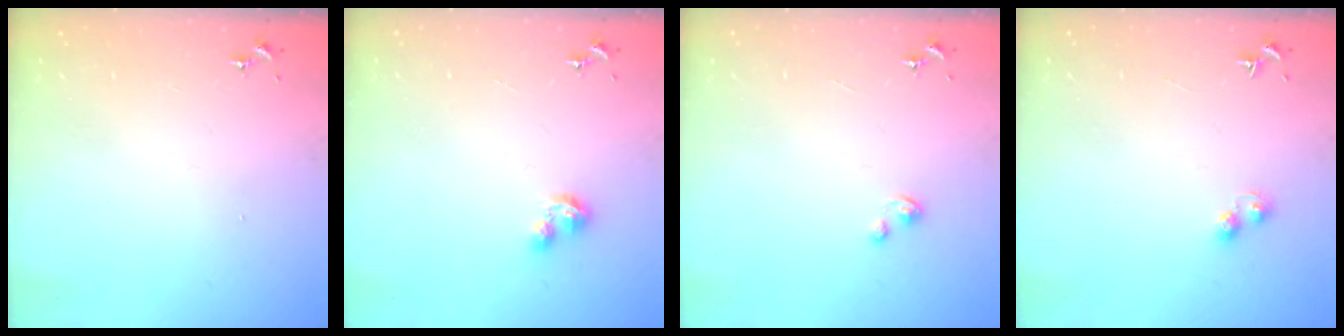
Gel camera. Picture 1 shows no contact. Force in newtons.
{"total": 2.6, "press": 2.6, "slide": 0.3}
{"total": 1.9, "press": 1.9, "slide": 0.2}
{"total": 4.1, "press": 4.1, "slide": 0.4}